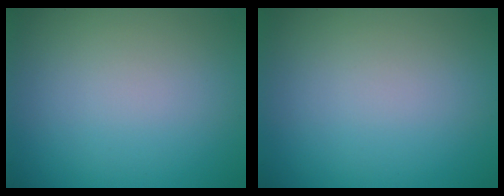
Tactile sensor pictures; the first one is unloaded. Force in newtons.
{"total": 0.0}